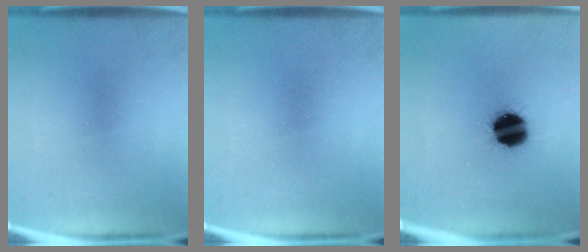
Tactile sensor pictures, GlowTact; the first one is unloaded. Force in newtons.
{"total": 0.0}
{"total": 14.5}